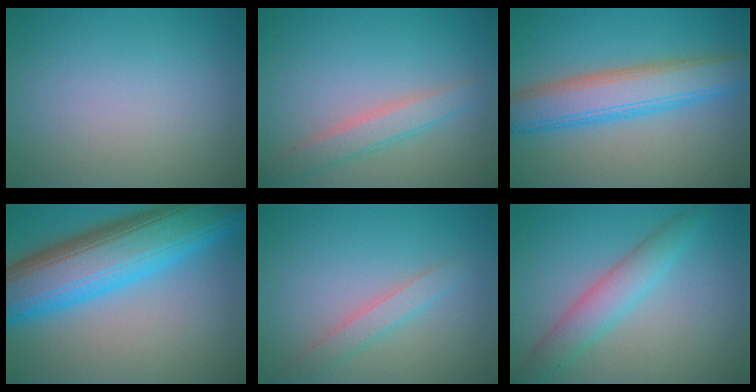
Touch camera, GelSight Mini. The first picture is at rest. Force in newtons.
{"total": 2.8, "press": 2.8, "slide": 0.1}
{"total": 6.6, "press": 6.6, "slide": 0.0}
{"total": 12.4, "press": 12.4, "slide": 0.2}
{"total": 2.0, "press": 2.0, "slide": 0.1}
{"total": 3.7, "press": 3.7, "slide": 0.1}